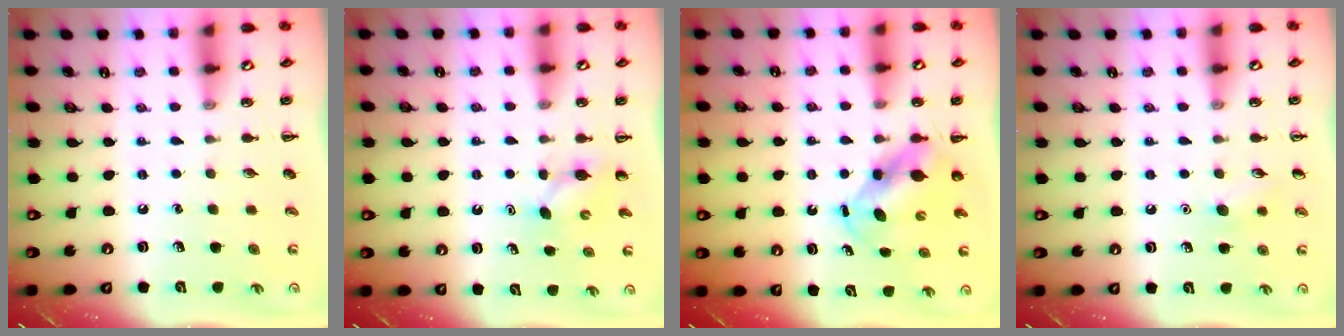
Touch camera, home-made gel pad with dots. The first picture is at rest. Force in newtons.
{"total": 4.0, "press": 3.8, "slide": 1.3}
{"total": 5.7, "press": 5.7, "slide": 1.0}
{"total": 6.5, "press": 6.2, "slide": 1.8}